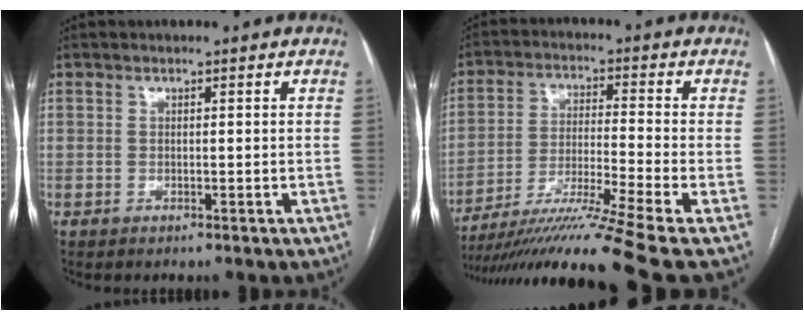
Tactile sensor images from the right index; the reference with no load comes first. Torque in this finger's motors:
{"motor_torque": [1.40, -0.74, 0.73, 0.16]}